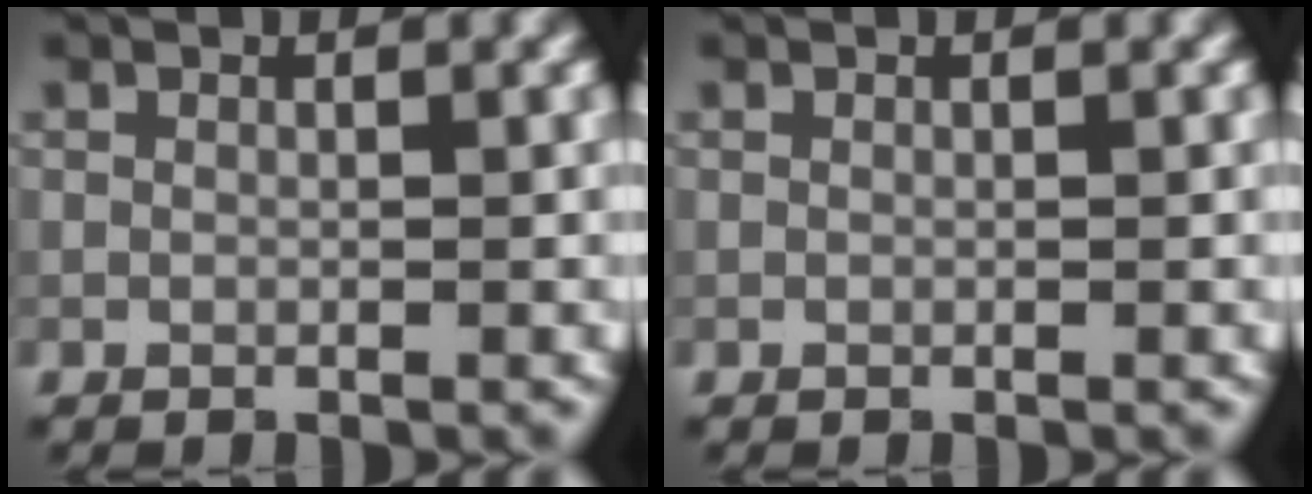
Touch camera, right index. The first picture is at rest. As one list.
[{"total": 0.0}]